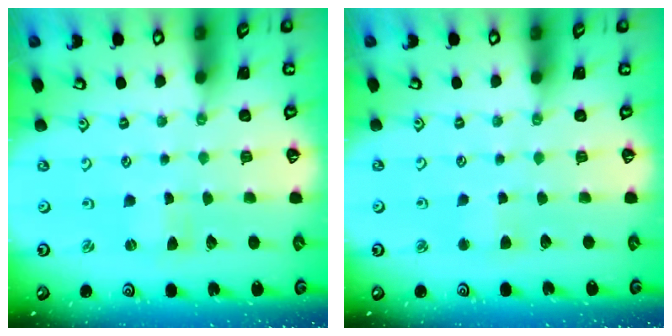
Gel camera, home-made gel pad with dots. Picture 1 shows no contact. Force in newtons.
{"total": 2.4, "press": 2.3, "slide": 0.5}